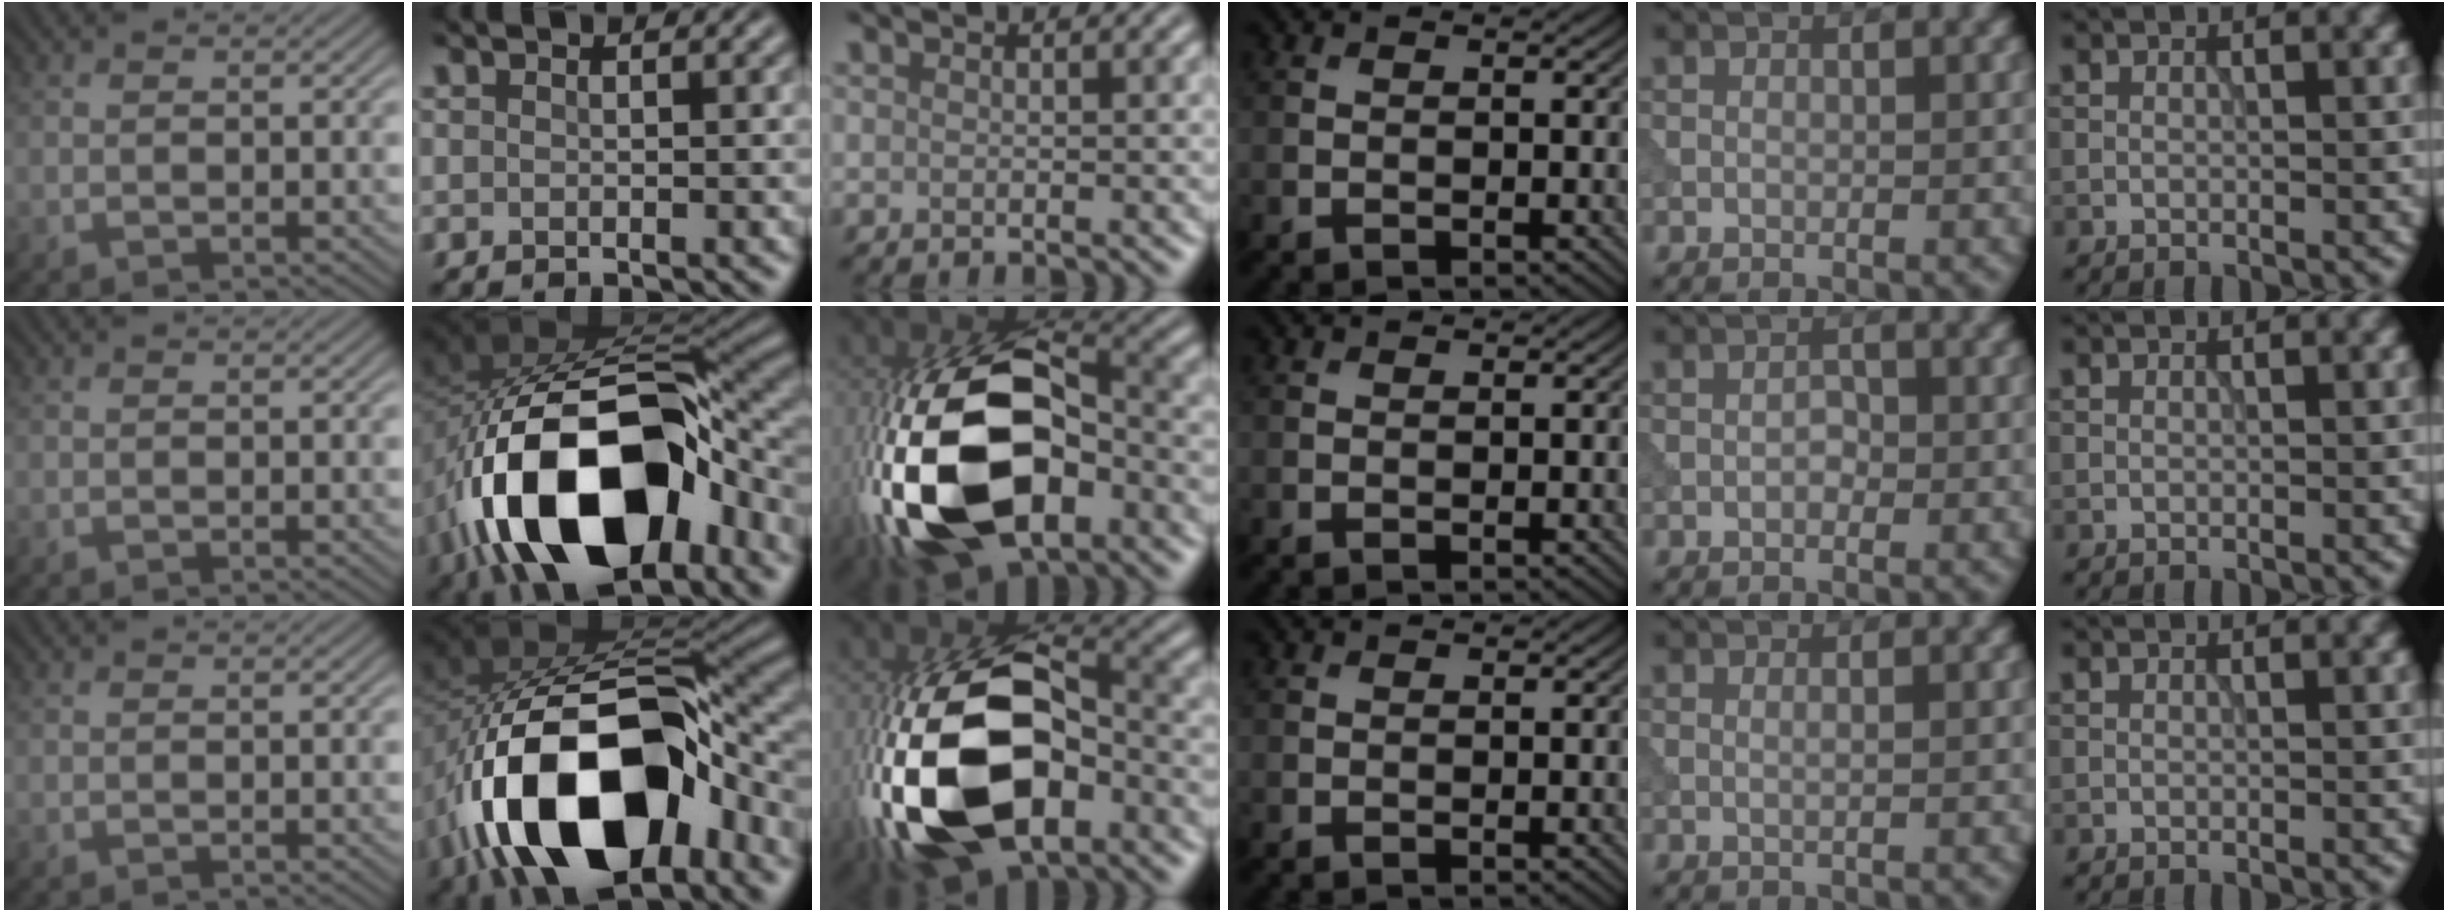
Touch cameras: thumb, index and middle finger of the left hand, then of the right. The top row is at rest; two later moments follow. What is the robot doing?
{"motion": "insert", "object": "power adapter"}